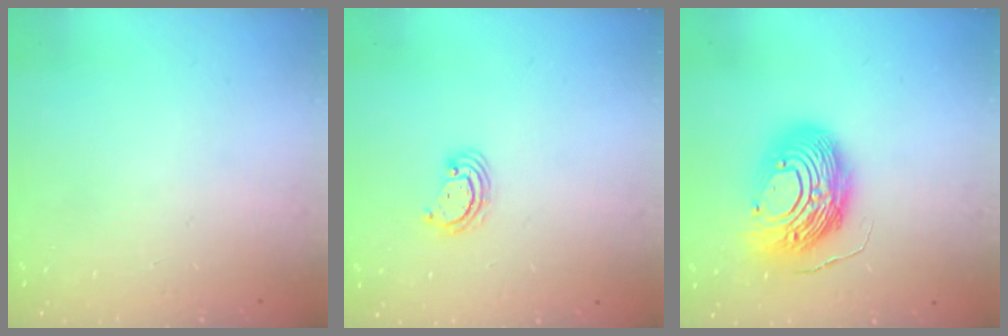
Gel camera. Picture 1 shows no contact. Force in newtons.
{"total": 3.6, "press": 3.6, "slide": 0.4}
{"total": 14.5, "press": 14.4, "slide": 1.5}